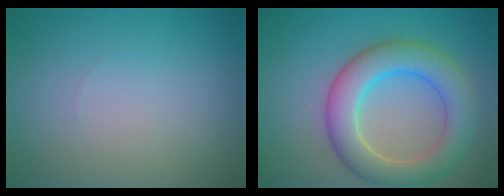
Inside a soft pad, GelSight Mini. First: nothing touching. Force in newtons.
{"total": 6.6, "press": 6.6, "slide": 0.2}